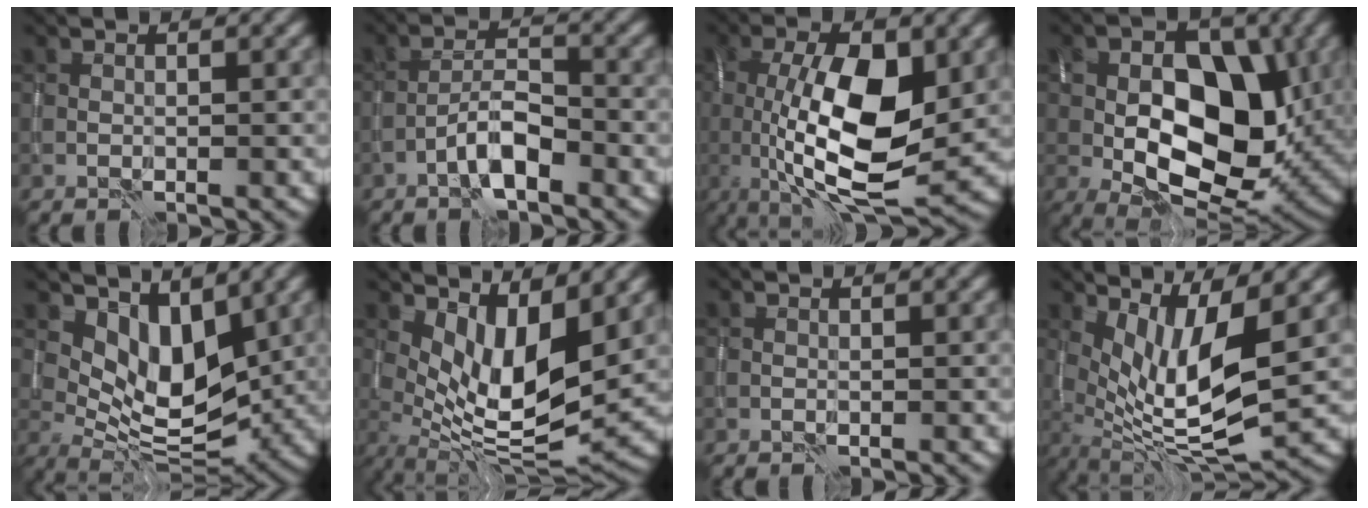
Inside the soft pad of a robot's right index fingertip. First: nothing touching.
{"total": 3.4, "force": [-2.1, 0.8, 2.6], "torque": [-0.048, 0.014, -0.046]}
{"total": 11.3, "force": [0.2, 4.4, 10.4], "torque": [-0.184, -0.004, 0.004]}
{"total": 14.8, "force": [0.2, 9.0, 11.7], "torque": [-0.165, -0.002, 0.000]}
{"total": 5.8, "force": [2.8, 2.8, 4.2], "torque": [-0.077, -0.021, 0.051]}
{"total": 8.3, "force": [2.2, 3.1, 7.4], "torque": [-0.137, -0.014, 0.043]}
{"total": 0.0}
{"total": 8.6, "force": [1.6, 2.3, 8.1], "torque": [-0.158, -0.012, 0.034]}